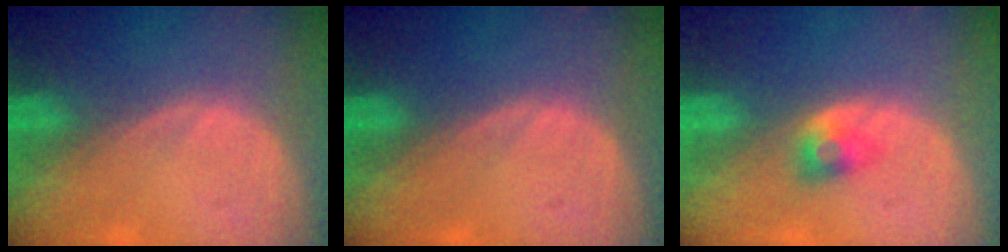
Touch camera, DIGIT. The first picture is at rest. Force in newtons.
{"total": 0.0}
{"total": 2.7, "press": 2.4, "slide": 1.1}